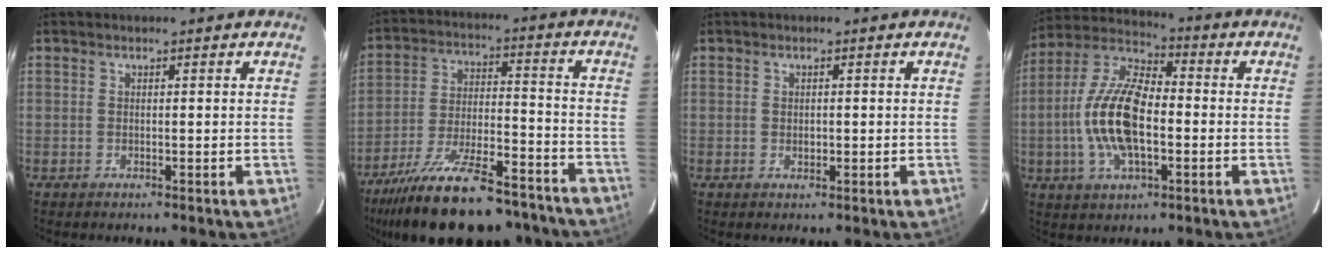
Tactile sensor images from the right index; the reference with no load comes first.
{"total": 25.4, "force": [-20.7, 7.9, 12.5], "torque": [-0.232, -0.021, -0.302]}
{"total": 1.2, "force": [-0.1, 1.0, 0.7], "torque": [-0.010, 0.001, -0.002]}
{"total": 15.5, "force": [-2.5, 6.9, 13.7], "torque": [-0.283, 0.007, -0.052]}